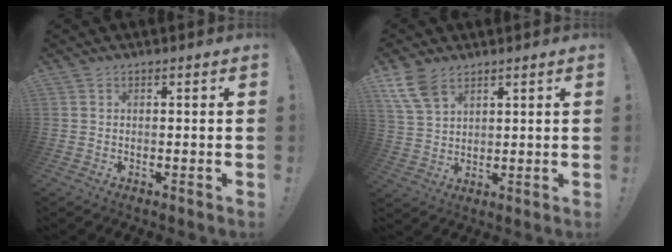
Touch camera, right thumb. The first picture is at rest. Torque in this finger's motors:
{"motor_torque": [0.05, 0.16, 0.22, 0.21, 0.06]}